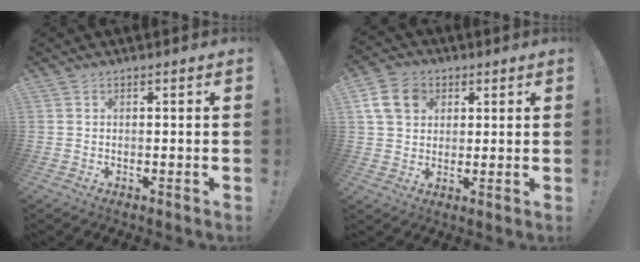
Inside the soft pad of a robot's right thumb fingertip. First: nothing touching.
{"total": 11.6, "force": [4.1, 9.0, 6.0], "torque": [-0.104, -0.007, 0.086]}